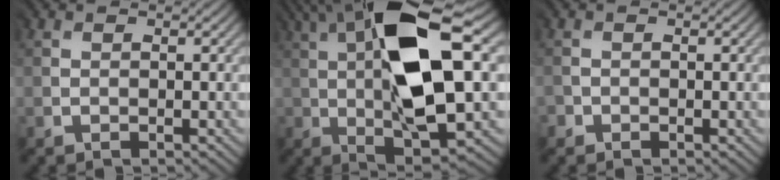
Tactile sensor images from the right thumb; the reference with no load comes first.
{"total": 15.0, "force": [3.1, 4.7, 13.9], "torque": [-0.248, 0.019, 0.043]}
{"total": 0.8, "force": [-0.7, 0.3, -0.3], "torque": [0.006, 0.000, -0.016]}